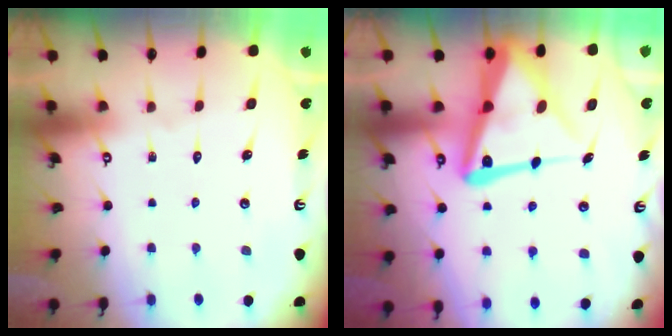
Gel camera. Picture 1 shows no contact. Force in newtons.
{"total": 15.8, "press": 15.6, "slide": 1.8}